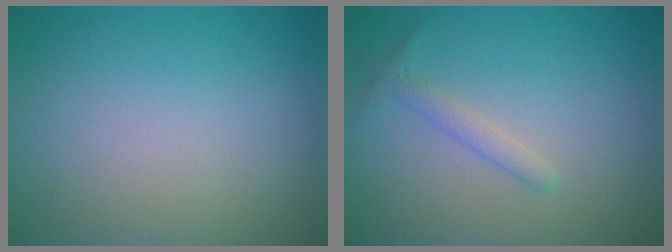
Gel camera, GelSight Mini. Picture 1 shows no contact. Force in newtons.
{"total": 1.4, "press": 1.4, "slide": 0.0}